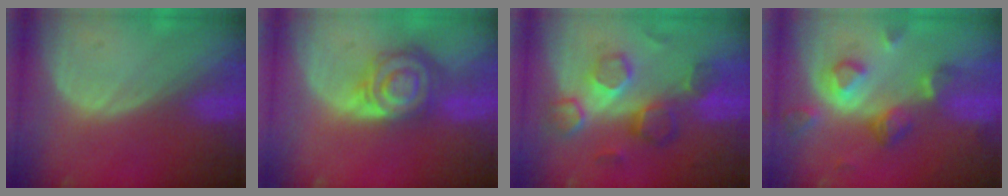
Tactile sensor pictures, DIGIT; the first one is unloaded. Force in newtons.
{"total": 8.2, "press": 7.1, "slide": 4.1}
{"total": 8.7, "press": 8.4, "slide": 2.2}
{"total": 8.2, "press": 7.3, "slide": 3.7}